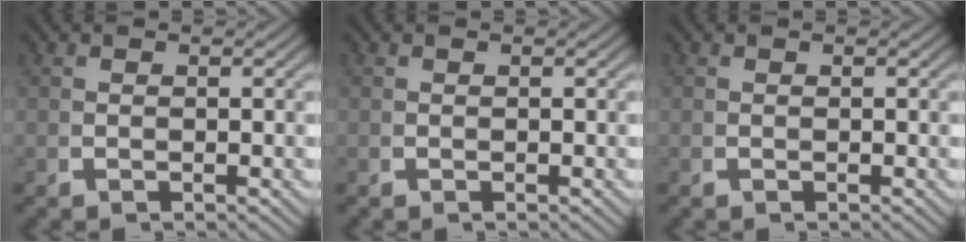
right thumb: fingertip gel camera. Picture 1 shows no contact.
{"total": 0.0}
{"total": 0.0}